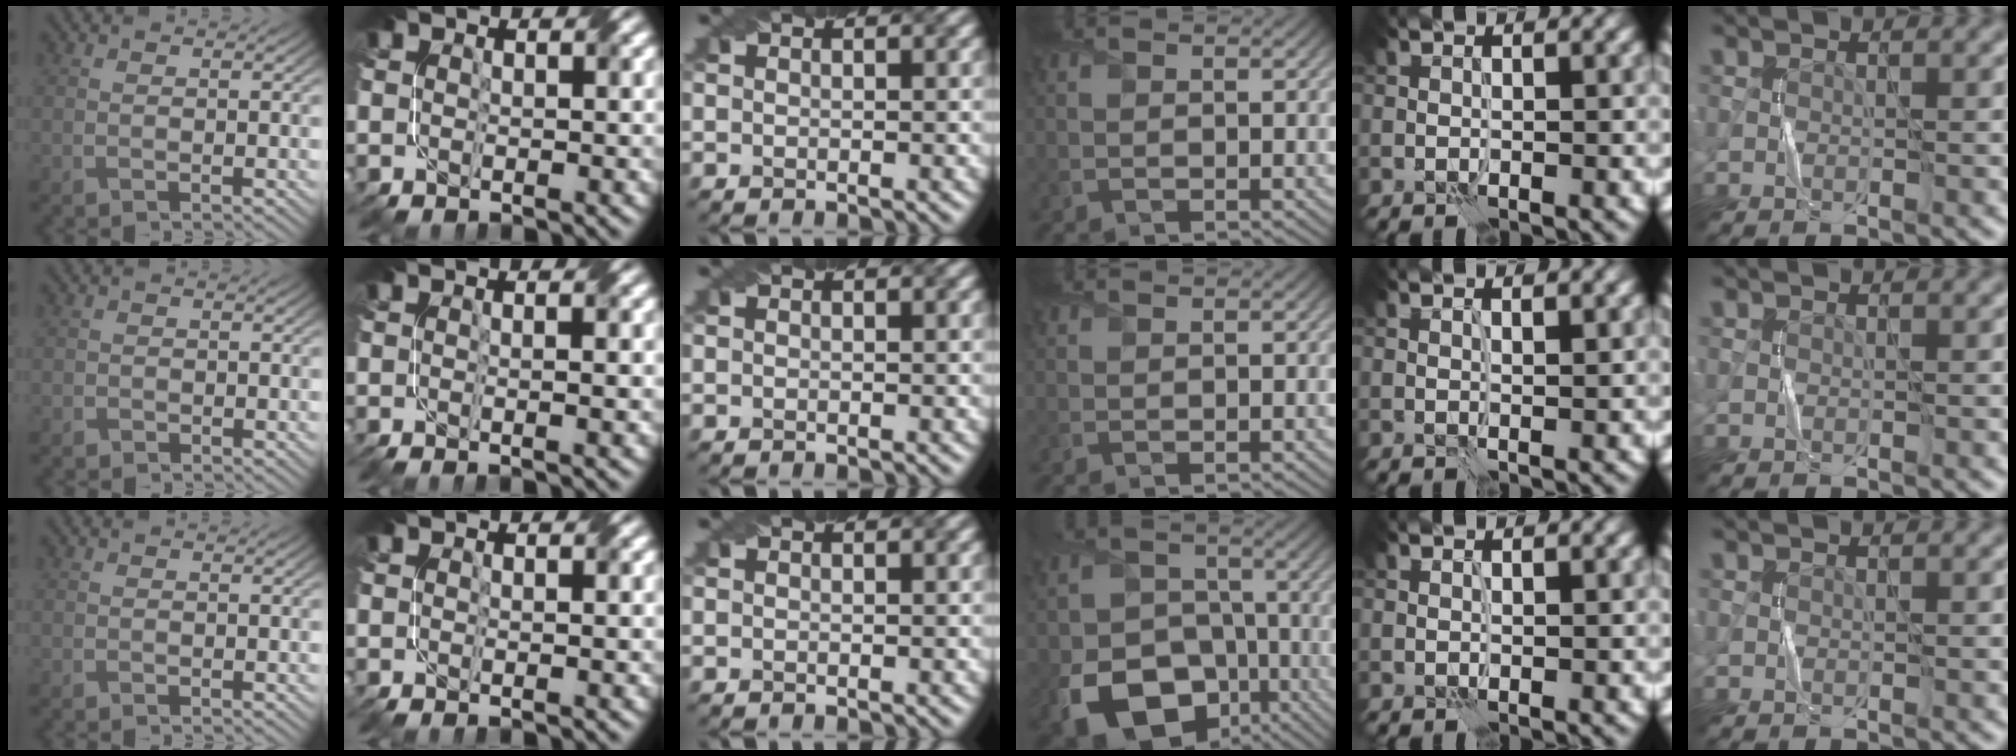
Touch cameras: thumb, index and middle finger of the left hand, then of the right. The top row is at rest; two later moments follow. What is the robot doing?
{"motion": "fold", "object": "napkin"}